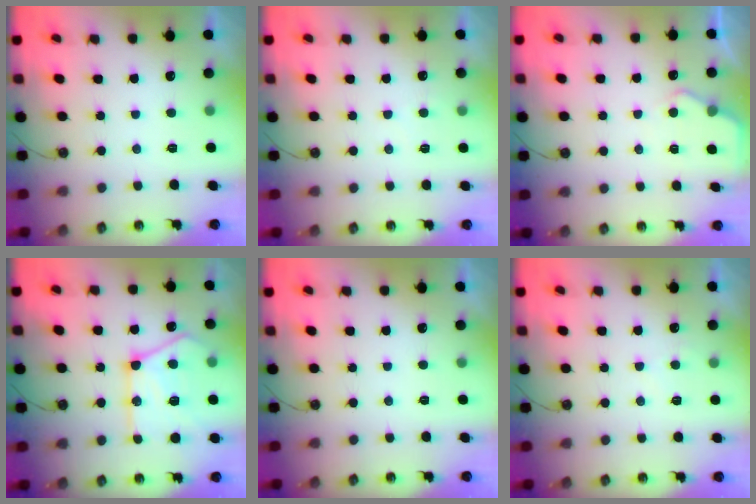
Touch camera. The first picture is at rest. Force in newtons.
{"total": 3.9, "press": 3.8, "slide": 0.5}
{"total": 5.1, "press": 5.0, "slide": 0.5}
{"total": 20.8, "press": 20.7, "slide": 2.1}
{"total": 0.0}
{"total": 4.0, "press": 4.0, "slide": 0.5}